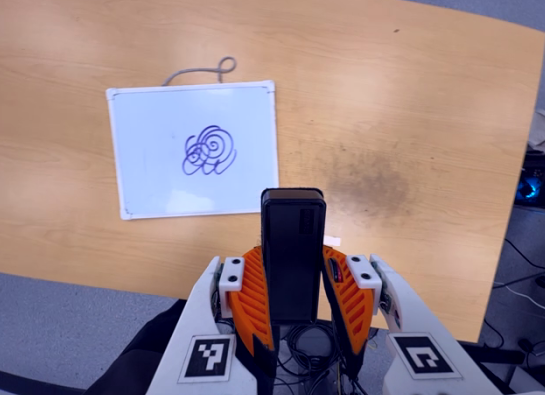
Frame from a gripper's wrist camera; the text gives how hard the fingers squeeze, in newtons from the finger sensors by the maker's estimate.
{"total": 4.8, "left": 3.3, "right": 6.2}